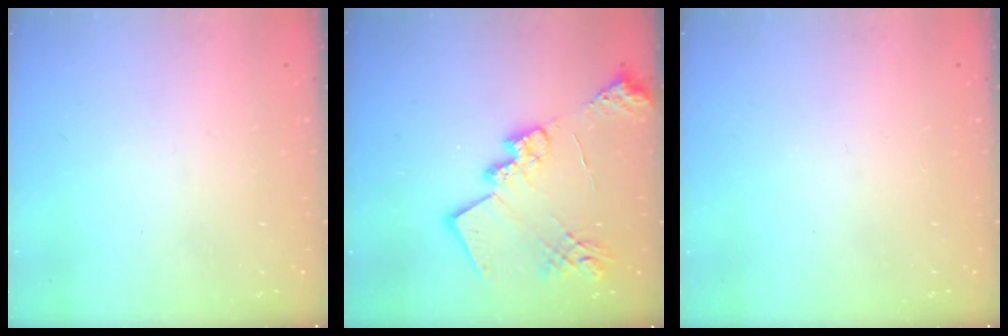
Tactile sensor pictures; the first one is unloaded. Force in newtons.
{"total": 19.5, "press": 19.4, "slide": 1.7}
{"total": 0.0}